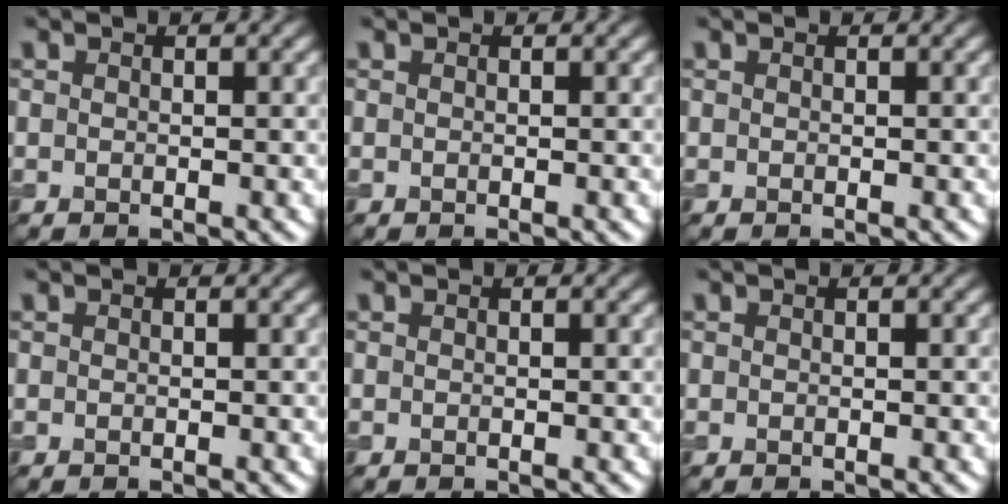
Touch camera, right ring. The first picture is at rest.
{"total": 0.0}
{"total": 0.0}
{"total": 0.0}
{"total": 0.0}
{"total": 0.0}